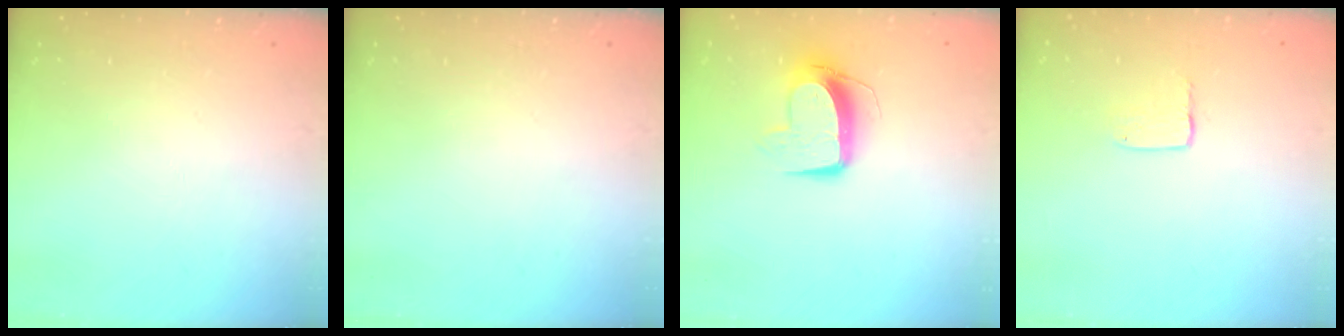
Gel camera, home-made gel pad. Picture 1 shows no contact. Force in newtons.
{"total": 0.0}
{"total": 10.8, "press": 10.8, "slide": 0.7}
{"total": 3.4, "press": 3.4, "slide": 0.2}